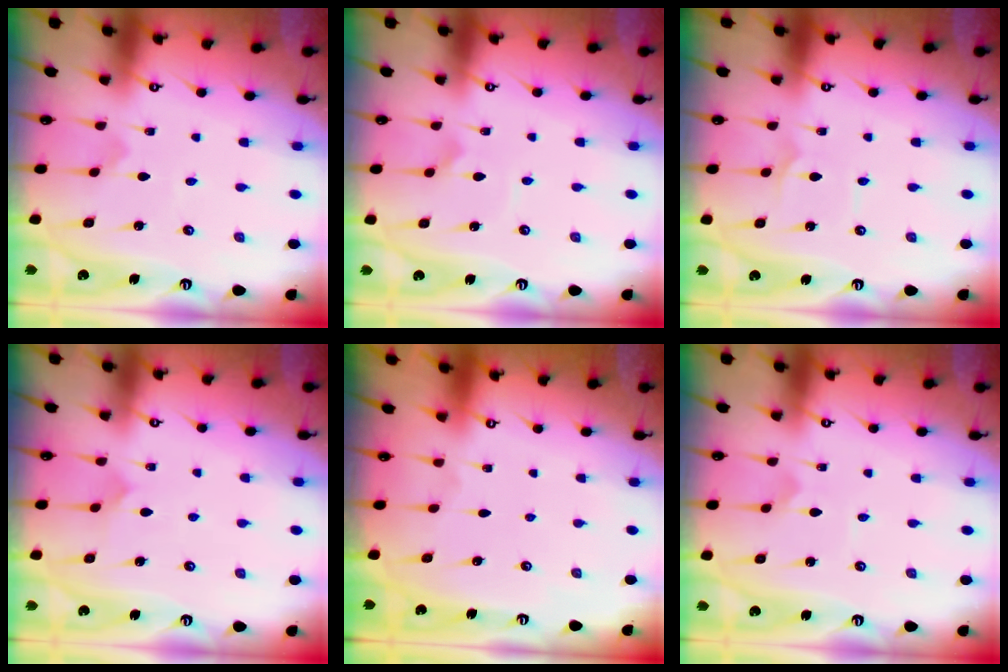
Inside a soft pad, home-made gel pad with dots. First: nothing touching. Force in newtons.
{"total": 1.6, "press": 1.6, "slide": 0.1}
{"total": 1.7, "press": 1.7, "slide": 0.1}
{"total": 5.9, "press": 5.9, "slide": 0.7}
{"total": 0.0}
{"total": 0.0}